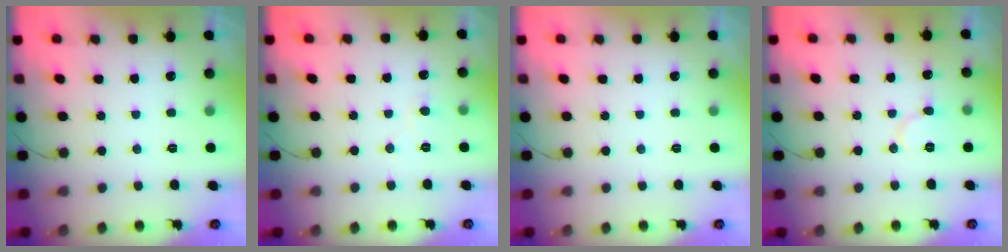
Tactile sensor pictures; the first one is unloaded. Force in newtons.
{"total": 4.5, "press": 4.4, "slide": 0.3}
{"total": 0.0}
{"total": 7.0, "press": 7.0, "slide": 0.5}